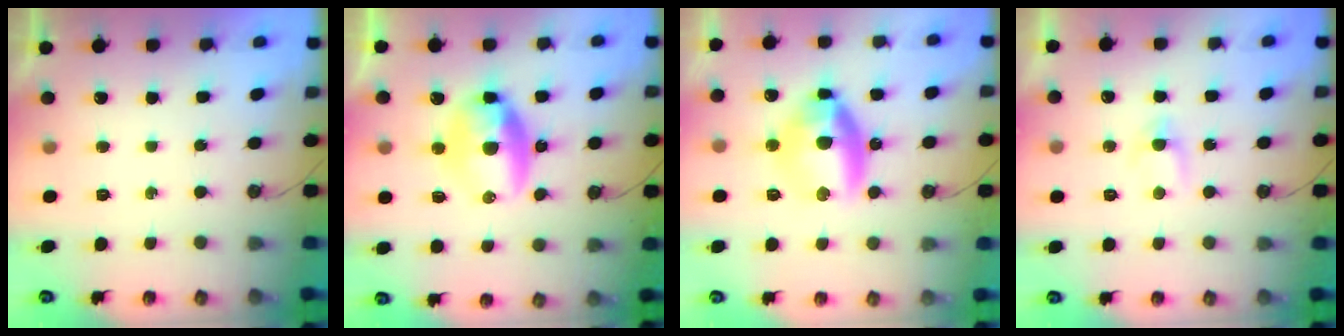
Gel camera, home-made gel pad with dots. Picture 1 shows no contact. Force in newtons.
{"total": 15.0, "press": 11.2, "slide": 10.0}
{"total": 12.2, "press": 12.1, "slide": 1.5}
{"total": 3.7, "press": 3.6, "slide": 0.6}